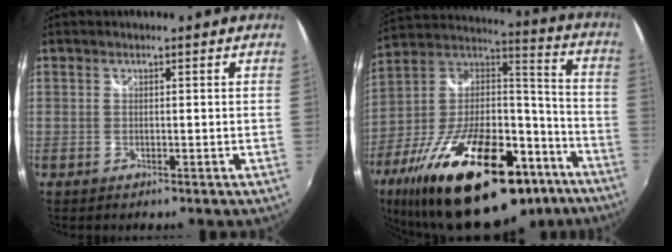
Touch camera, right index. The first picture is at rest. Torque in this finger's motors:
{"motor_torque": [2.14, 0.00, 1.05, 0.20]}